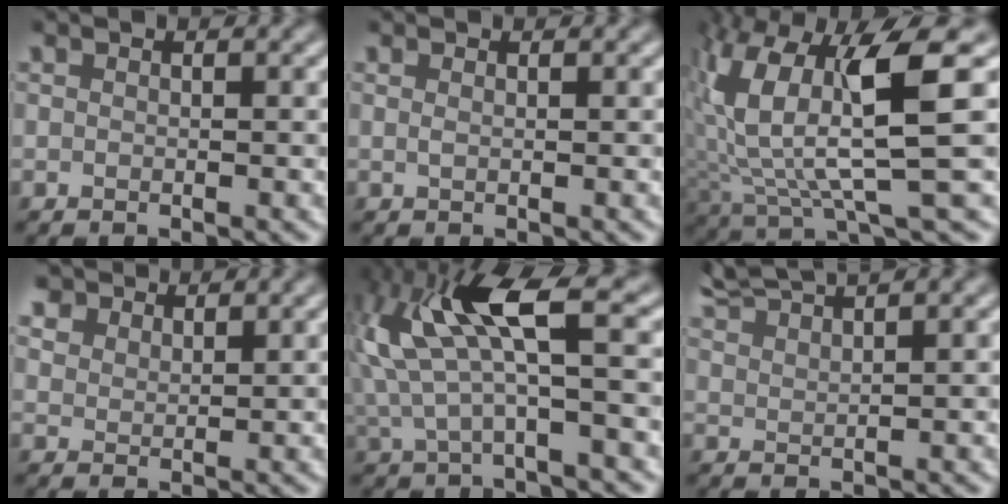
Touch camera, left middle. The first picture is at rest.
{"total": 0.5, "force": [0.3, 0.2, 0.4], "torque": [-0.010, -0.001, 0.003]}
{"total": 9.7, "force": [2.4, 2.4, 9.1], "torque": [-0.180, -0.007, 0.048]}
{"total": 3.6, "force": [3.0, 1.7, 0.8], "torque": [-0.030, -0.011, 0.067]}
{"total": 7.5, "force": [2.5, 1.9, 6.9], "torque": [-0.154, 0.007, 0.049]}
{"total": 4.4, "force": [4.0, 0.5, 1.7], "torque": [-0.027, 0.018, 0.069]}